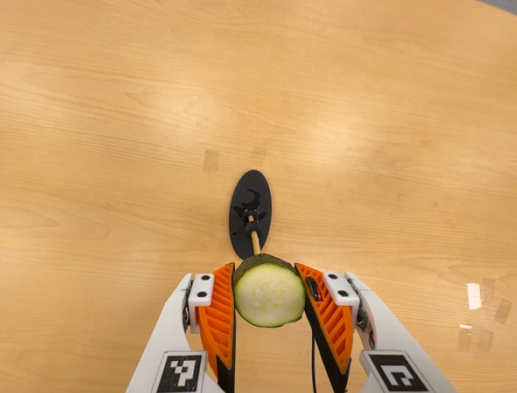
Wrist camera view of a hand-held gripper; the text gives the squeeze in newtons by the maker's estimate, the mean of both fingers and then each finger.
{"total": 11.4, "left": 11.0, "right": 11.8}